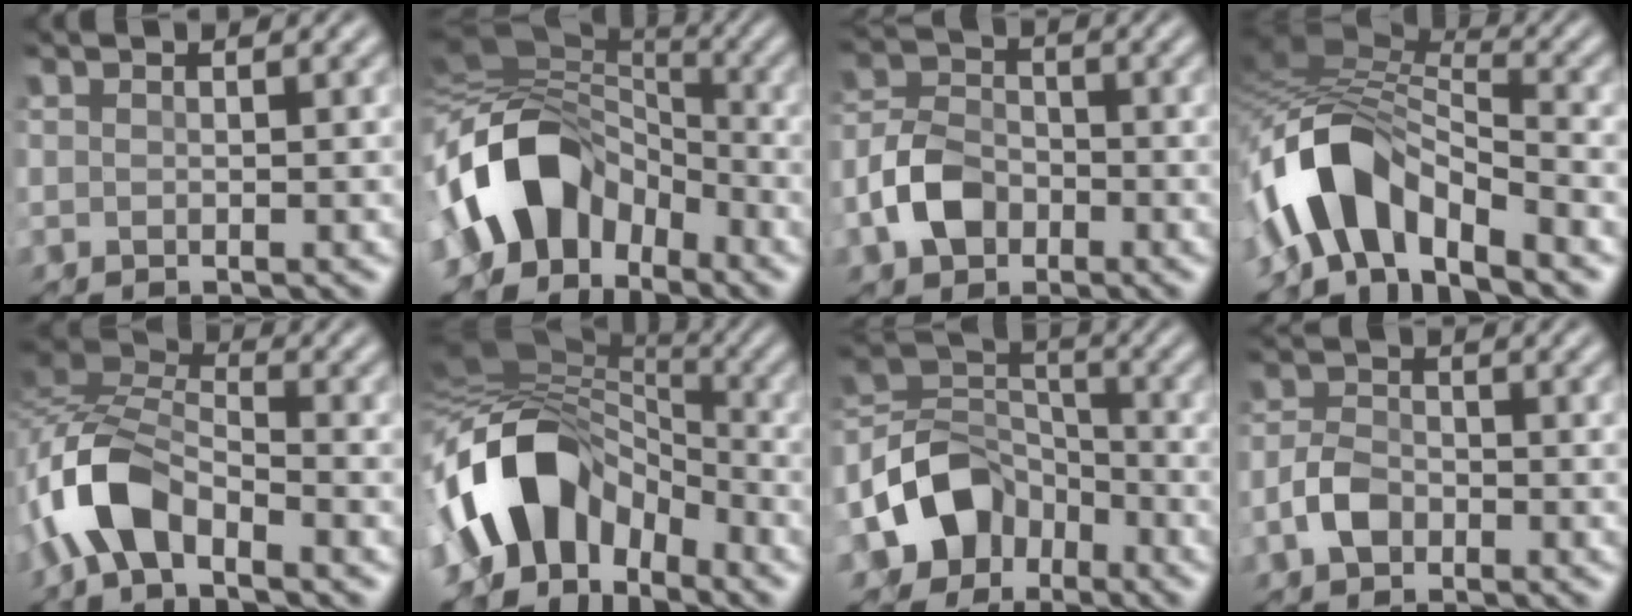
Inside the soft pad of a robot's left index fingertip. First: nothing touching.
{"total": 10.6, "force": [-4.7, 7.2, 6.2], "torque": [-0.122, 0.004, -0.097]}
{"total": 4.4, "force": [-2.6, 2.7, 2.3], "torque": [-0.058, 0.005, -0.055]}
{"total": 7.0, "force": [-4.1, 2.6, 5.1], "torque": [-0.095, 0.012, -0.085]}
{"total": 6.0, "force": [-4.0, 2.2, 3.8], "torque": [-0.083, 0.008, -0.091]}
{"total": 11.5, "force": [-4.8, 8.0, 6.7], "torque": [-0.133, 0.011, -0.101]}
{"total": 7.0, "force": [-4.4, 4.7, 2.7], "torque": [-0.047, 0.001, -0.086]}
{"total": 2.6, "force": [-1.8, 1.3, 1.4], "torque": [-0.037, 0.006, -0.037]}